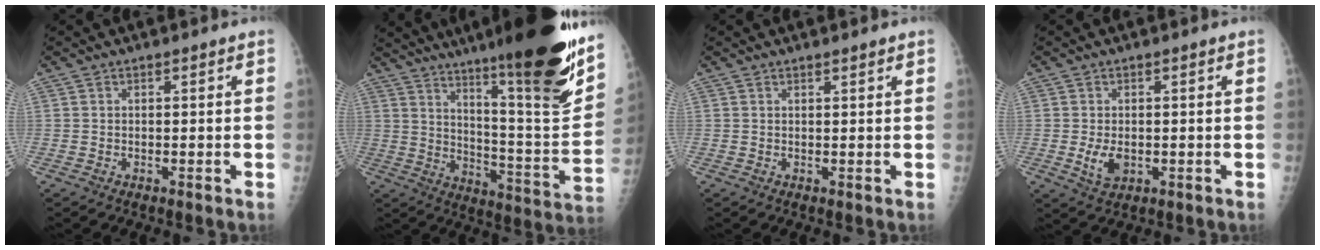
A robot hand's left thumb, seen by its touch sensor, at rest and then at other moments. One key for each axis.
{"total": 26.9, "fx": 17.9, "fy": 3.4, "fz": 19.8, "tx": -0.276, "ty": -0.094, "tz": 0.270}
{"total": 0.8, "fx": 0.7, "fy": 0.1, "fz": 0.4, "tx": -0.006, "ty": -0.005, "tz": 0.012}
{"total": 4.1, "fx": -0.6, "fy": 2.6, "fz": 3.1, "tx": -0.055, "ty": -0.007, "tz": -0.003}